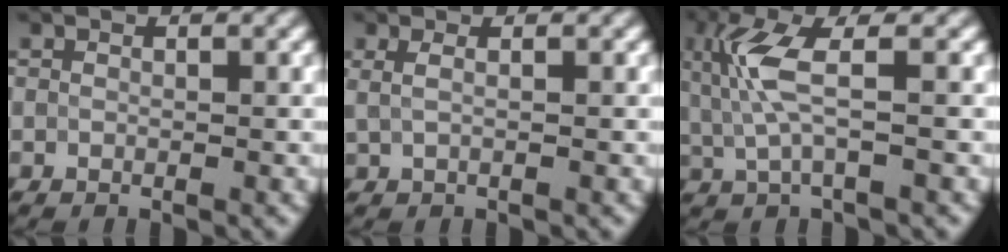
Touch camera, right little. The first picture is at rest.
{"total": 1.4, "force": [0.5, 0.6, 1.2], "torque": [-0.022, -0.002, 0.006]}
{"total": 4.6, "force": [0.9, 1.2, 4.3], "torque": [-0.103, 0.000, 0.021]}